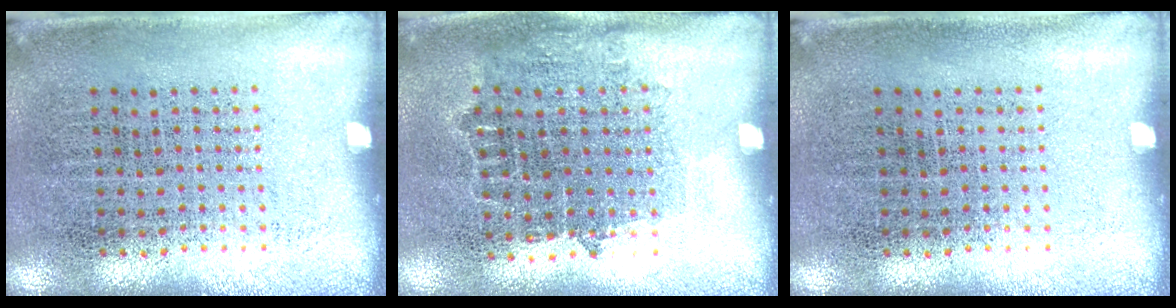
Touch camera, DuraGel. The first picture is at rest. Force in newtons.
{"total": 0.8, "press": 0.7, "slide": 0.3}
{"total": 0.0}